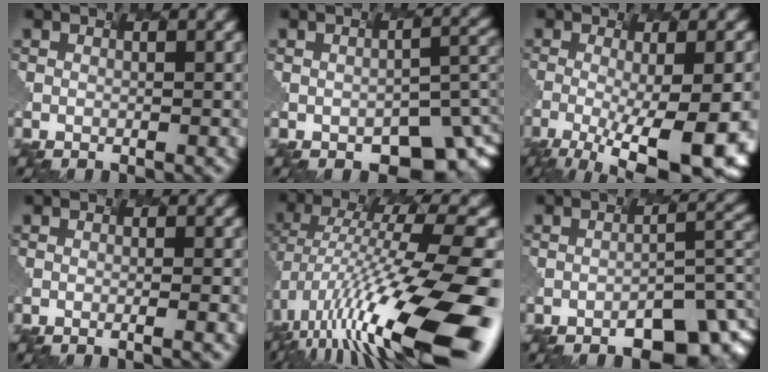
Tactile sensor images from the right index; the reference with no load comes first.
{"total": 5.5, "force": [-3.3, 2.8, 3.5], "torque": [-0.052, -0.021, -0.012]}
{"total": 12.2, "force": [-4.5, 3.5, 10.8], "torque": [-0.162, -0.022, -0.037]}
{"total": 1.9, "force": [-0.5, 0.6, 1.7], "torque": [-0.005, 0.008, -0.014]}
{"total": 14.0, "force": [-5.3, 3.0, 12.6], "torque": [-0.237, 0.012, -0.065]}
{"total": 5.4, "force": [-3.7, 1.4, 3.7], "torque": [-0.061, 0.002, -0.030]}